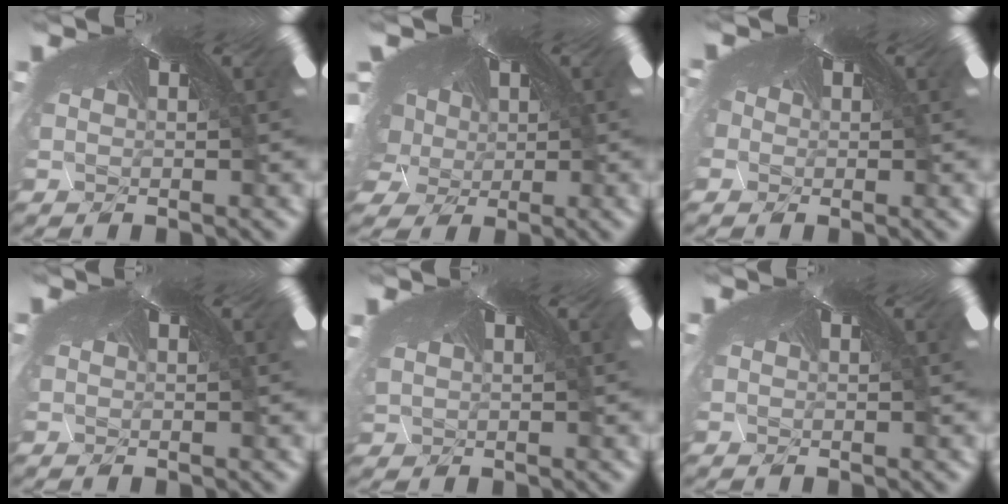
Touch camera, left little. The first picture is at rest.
{"total": 5.6, "force": [-4.3, 2.8, 2.3], "torque": [-0.094, -0.056, -0.033]}
{"total": 1.3, "force": [-0.5, 0.5, 1.0], "torque": [-0.025, -0.007, -0.001]}
{"total": 0.0}
{"total": 1.0, "force": [-0.8, -0.3, -0.5], "torque": [-0.001, -0.015, 0.003]}
{"total": 0.0}